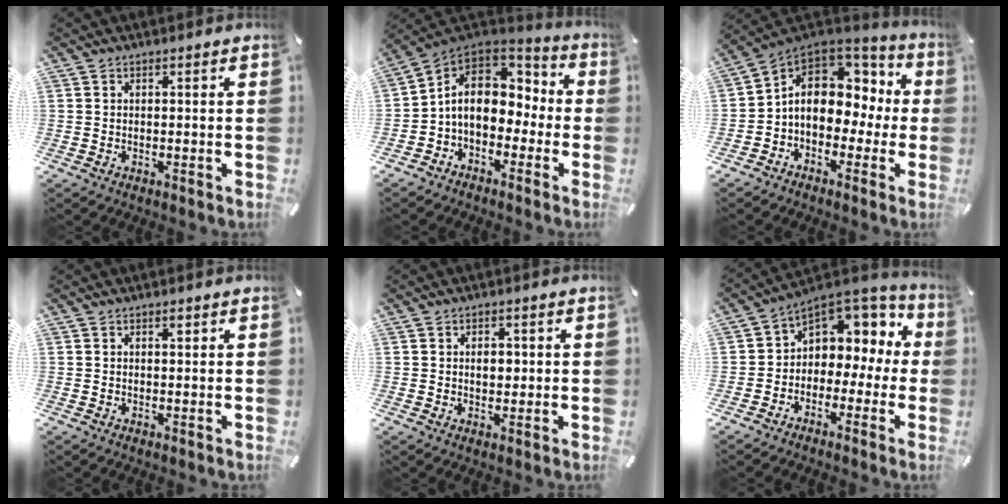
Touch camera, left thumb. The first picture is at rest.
{"total": 11.6, "force": [-0.3, 9.4, 6.9], "torque": [-0.132, 0.005, -0.004]}
{"total": 11.6, "force": [1.3, 9.3, 6.8], "torque": [-0.110, -0.004, 0.025]}
{"total": 1.1, "force": [0.6, 0.5, 0.8], "torque": [-0.008, -0.002, 0.008]}
{"total": 3.2, "force": [0.3, 2.4, 2.2], "torque": [-0.021, -0.004, -0.003]}
{"total": 7.3, "force": [3.0, 6.2, 2.5], "torque": [-0.048, -0.031, 0.058]}